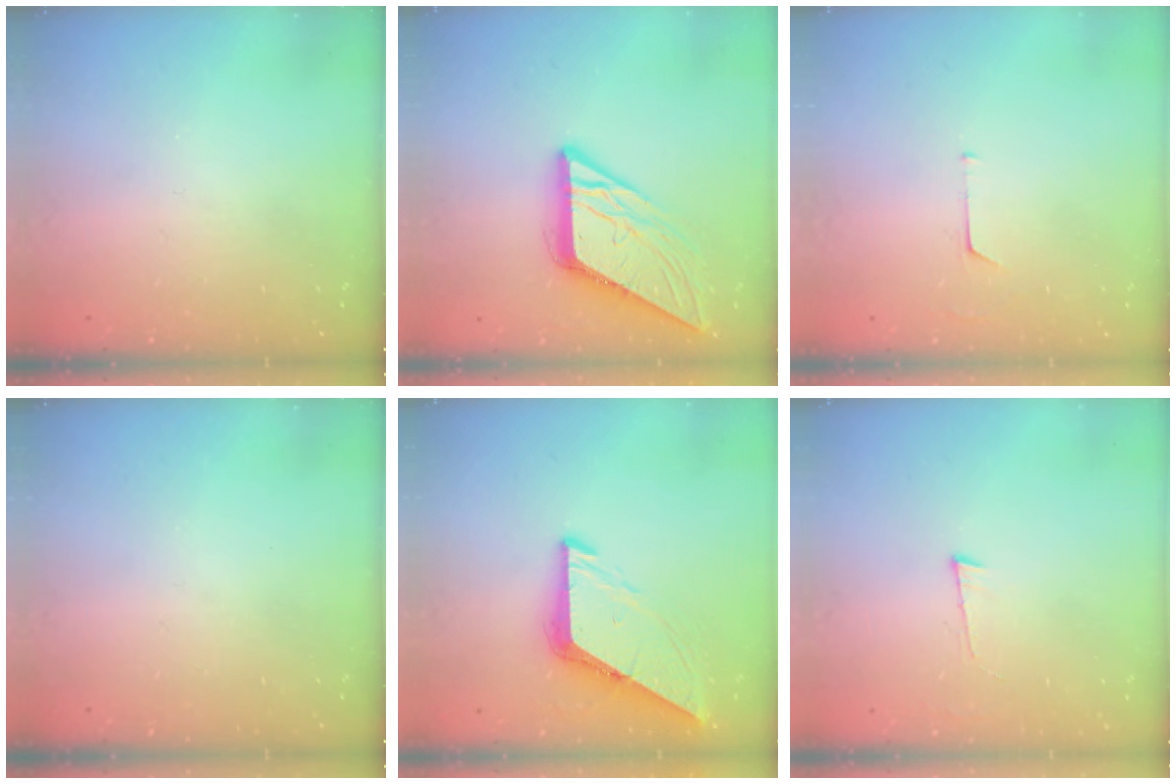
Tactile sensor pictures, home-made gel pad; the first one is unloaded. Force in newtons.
{"total": 10.5, "press": 10.4, "slide": 0.9}
{"total": 3.9, "press": 3.8, "slide": 0.3}
{"total": 0.0}
{"total": 8.1, "press": 8.0, "slide": 1.1}
{"total": 4.5, "press": 4.0, "slide": 2.0}